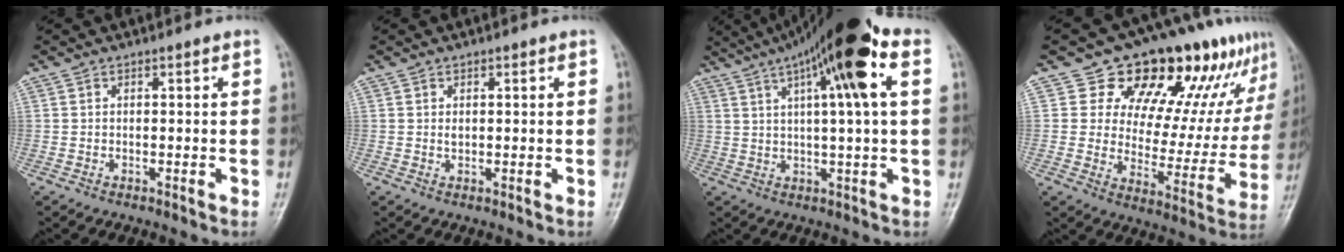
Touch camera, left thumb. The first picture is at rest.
{"total": 1.0, "force": [0.3, 0.7, 0.6], "torque": [-0.008, -0.001, 0.006]}
{"total": 17.2, "force": [6.8, 2.7, 15.6], "torque": [-0.258, 0.023, 0.103]}
{"total": 21.4, "force": [13.2, 11.4, 12.4], "torque": [-0.098, -0.047, 0.185]}